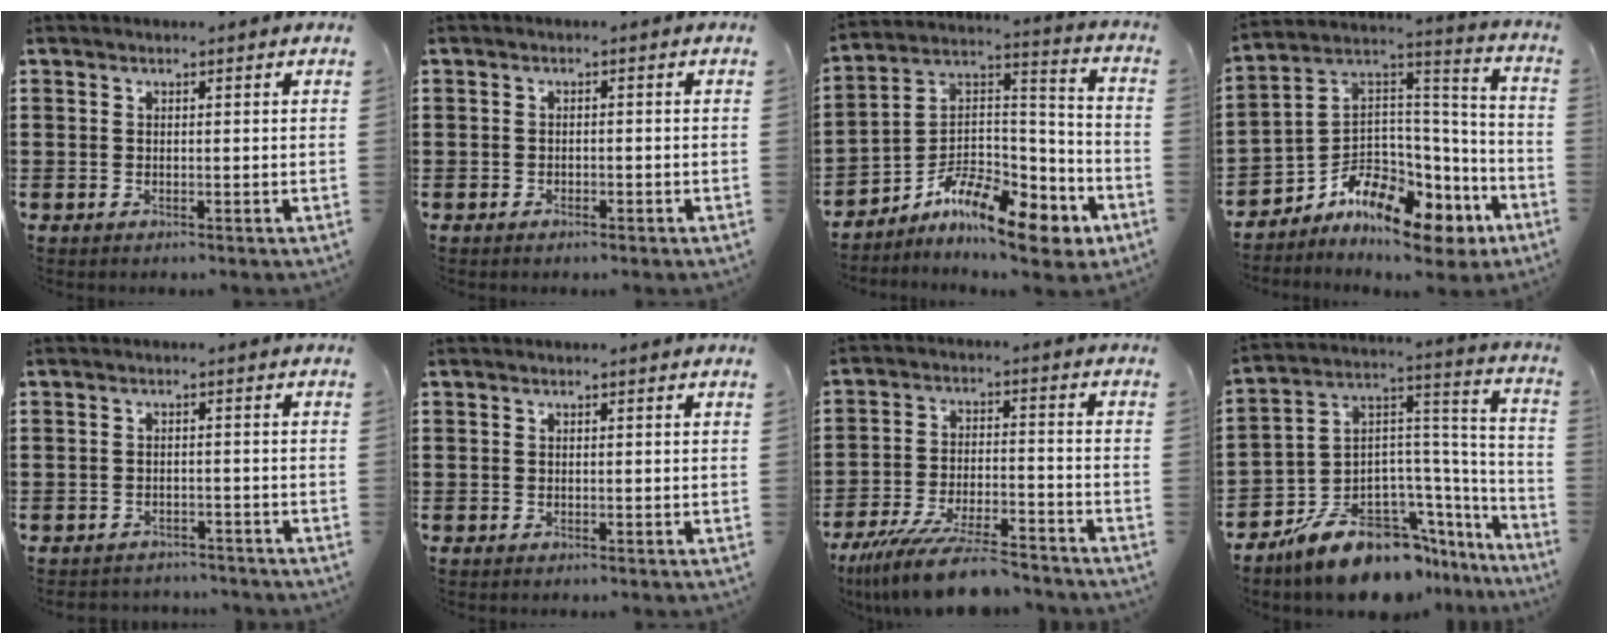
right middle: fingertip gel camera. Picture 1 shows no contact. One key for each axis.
{"total": 0.9, "fx": -0.8, "fy": 0.3, "fz": 0.4, "tx": -0.010, "ty": -0.004, "tz": -0.015}
{"total": 11.5, "fx": -8.4, "fy": 3.7, "fz": 6.9, "tx": -0.131, "ty": 0.014, "tz": -0.160}
{"total": 9.3, "fx": -7.3, "fy": 4.4, "fz": 3.8, "tx": -0.082, "ty": 0.001, "tz": -0.137}
{"total": 1.9, "fx": -1.9, "fy": 0.3, "fz": -0.1, "tx": -0.007, "ty": -0.001, "tz": -0.043}
{"total": 0.0}
{"total": 10.5, "fx": -9.2, "fy": 1.2, "fz": 4.9, "tx": -0.093, "ty": 0.017, "tz": -0.178}
{"total": 13.7, "fx": -10.7, "fy": 6.2, "fz": 6.0, "tx": -0.118, "ty": 0.031, "tz": -0.189}